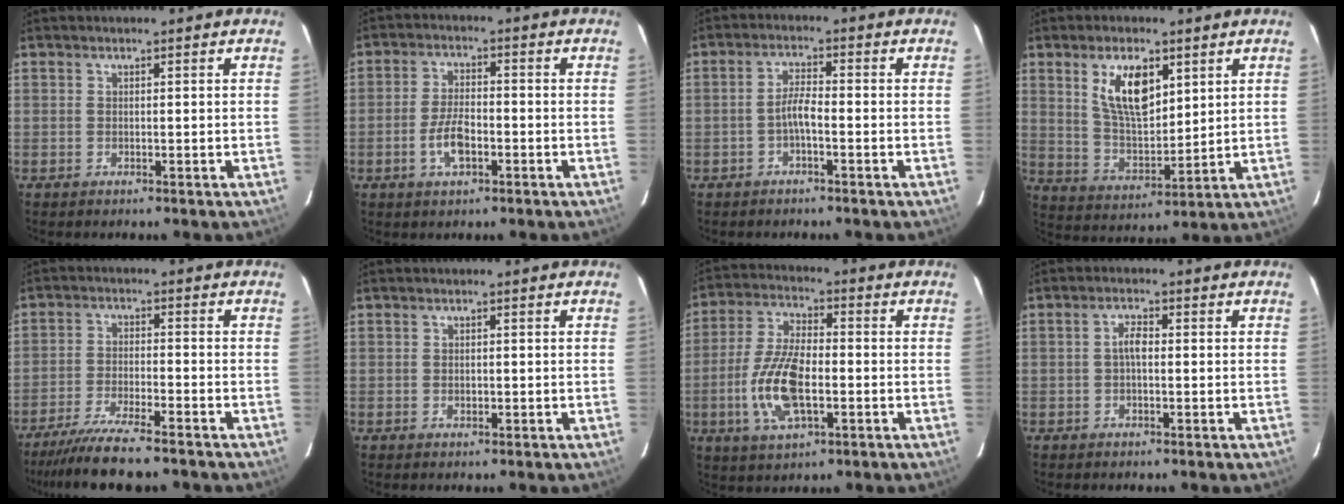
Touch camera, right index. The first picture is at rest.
{"total": 6.0, "force": [-2.4, 2.7, 4.7], "torque": [-0.099, 0.003, -0.042]}
{"total": 3.1, "force": [-1.5, 0.6, 2.6], "torque": [-0.056, 0.009, -0.031]}
{"total": 11.1, "force": [5.0, 5.1, 8.6], "torque": [-0.156, 0.004, 0.103]}
{"total": 11.2, "force": [-9.7, 1.0, 5.6], "torque": [-0.131, -0.026, -0.167]}
{"total": 0.9, "force": [0.0, 0.8, 0.3], "torque": [-0.002, 0.001, 0.000]}
{"total": 12.8, "force": [-3.1, 5.6, 11.1], "torque": [-0.235, 0.000, -0.057]}
{"total": 2.4, "force": [-0.2, 1.0, 2.2], "torque": [-0.043, 0.008, -0.003]}